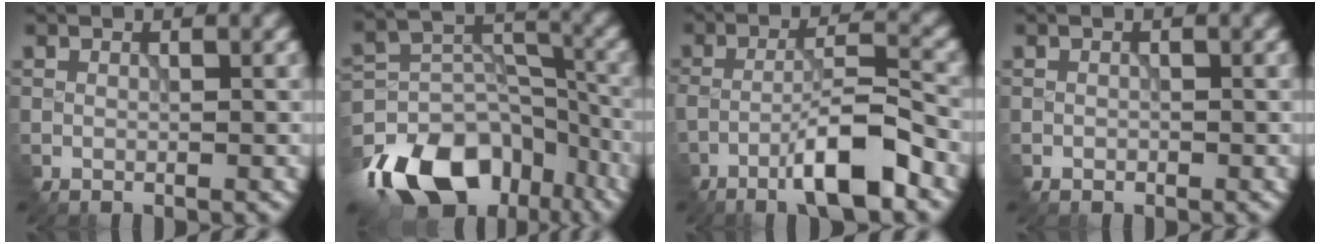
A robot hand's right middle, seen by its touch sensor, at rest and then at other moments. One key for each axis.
{"total": 16.3, "fx": -11.3, "fy": 9.7, "fz": 6.6, "tx": -0.159, "ty": -0.007, "tz": -0.178}
{"total": 6.5, "fx": -3.7, "fy": 1.0, "fz": 5.2, "tx": -0.091, "ty": 0.012, "tz": -0.069}
{"total": 0.9, "fx": -0.5, "fy": 0.7, "fz": 0.2, "tx": -0.005, "ty": -0.004, "tz": -0.005}